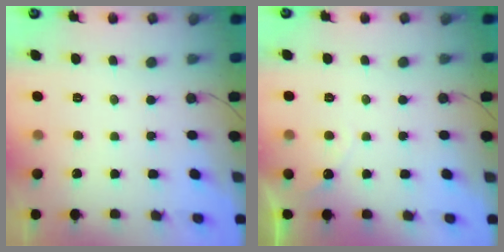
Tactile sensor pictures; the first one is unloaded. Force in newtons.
{"total": 2.3, "press": 2.3, "slide": 0.1}